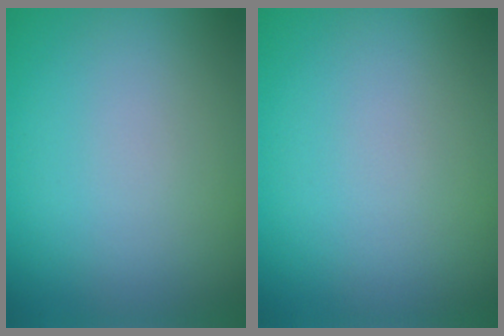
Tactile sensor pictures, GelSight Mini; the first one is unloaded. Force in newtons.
{"total": 0.0}